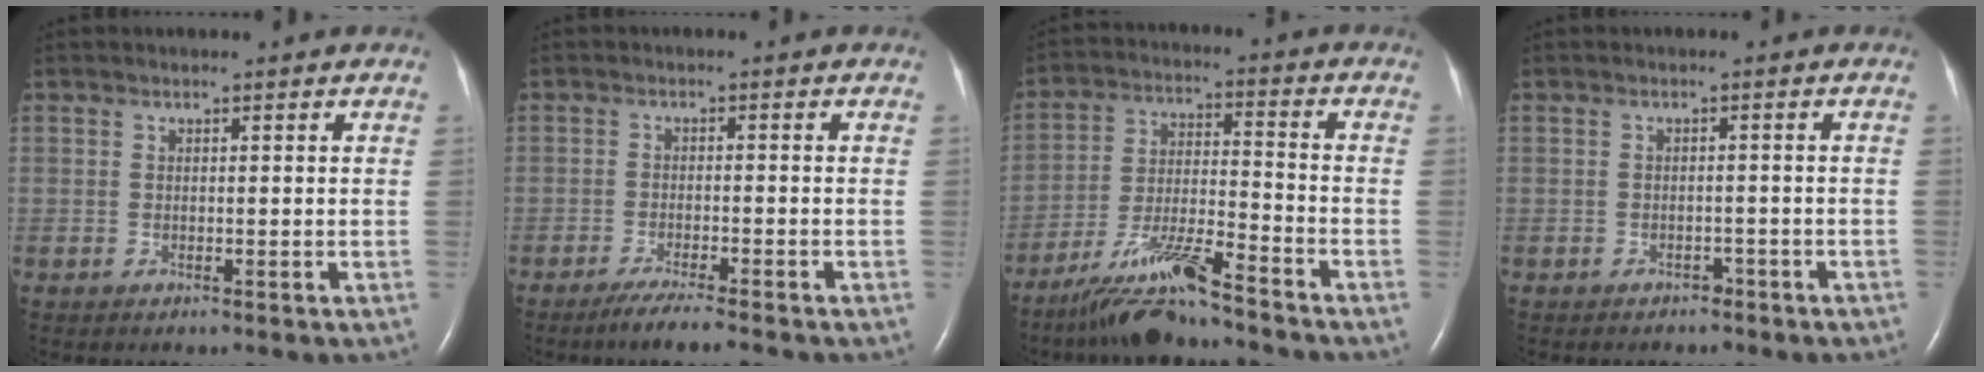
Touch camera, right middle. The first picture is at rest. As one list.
[{"total": 5.1, "force": [-4.2, -0.2, 3.0], "torque": [-0.051, -0.013, -0.069]}, {"total": 10.7, "force": [-8.7, 0.4, 6.2], "torque": [-0.119, -0.020, -0.159]}, {"total": 2.4, "force": [-1.9, 1.3, 0.5], "torque": [-0.016, 0.003, -0.020]}]